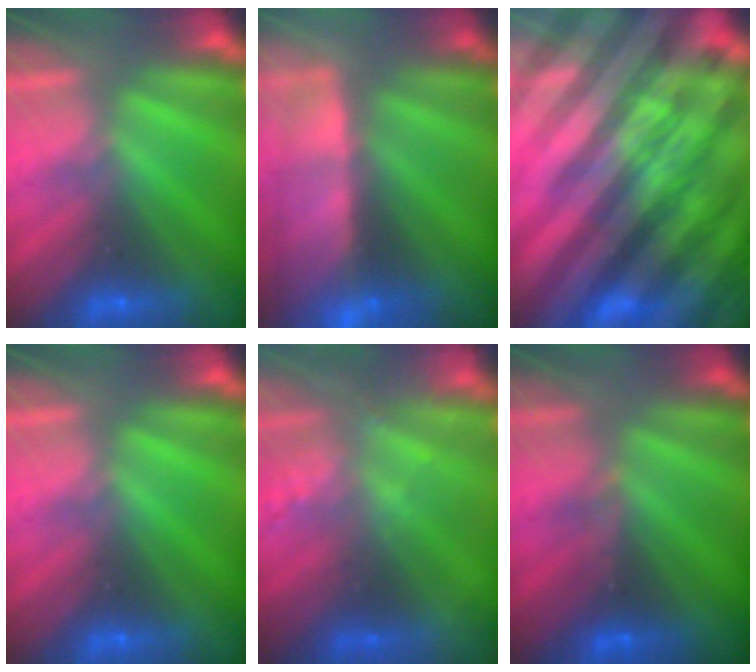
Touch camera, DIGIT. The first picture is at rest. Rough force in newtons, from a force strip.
{"total": 9.1}
{"total": 7.8}
{"total": 0.0}
{"total": 2.4}
{"total": 2.7}